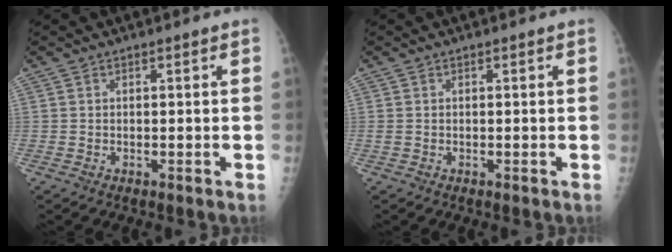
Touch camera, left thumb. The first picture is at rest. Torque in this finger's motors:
{"motor_torque": [0.16, 0.10, 0.23, 0.07, 0.03]}